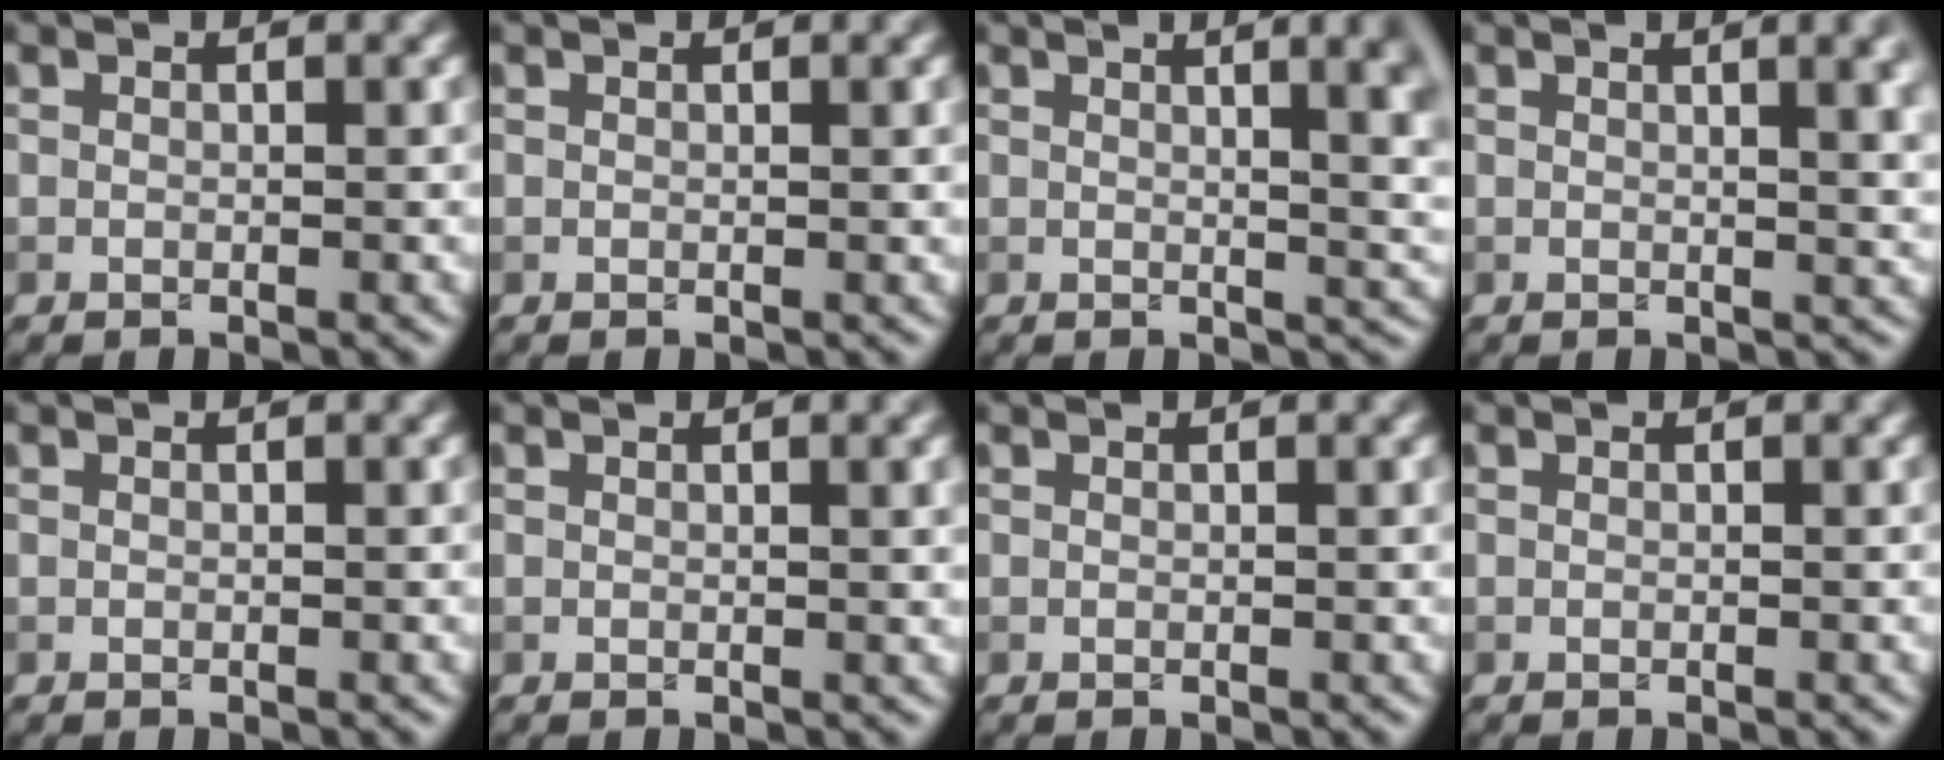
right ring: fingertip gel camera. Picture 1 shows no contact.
{"total": 1.1, "force": [0.5, 0.3, 1.0], "torque": [-0.007, 0.005, 0.006]}
{"total": 10.9, "force": [3.1, 4.9, 9.2], "torque": [-0.048, 0.049, 0.014]}
{"total": 7.6, "force": [2.8, 3.1, 6.4], "torque": [-0.030, 0.027, 0.021]}
{"total": 0.0}
{"total": 2.2, "force": [0.8, 0.7, 2.0], "torque": [-0.013, 0.007, 0.008]}
{"total": 0.0}
{"total": 0.0}